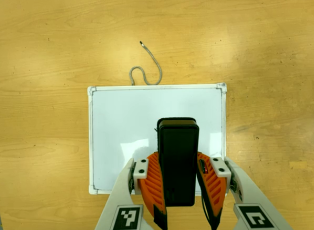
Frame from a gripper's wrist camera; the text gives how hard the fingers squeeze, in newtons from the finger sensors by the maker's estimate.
{"total": 6.8, "left": 5.8, "right": 7.9}